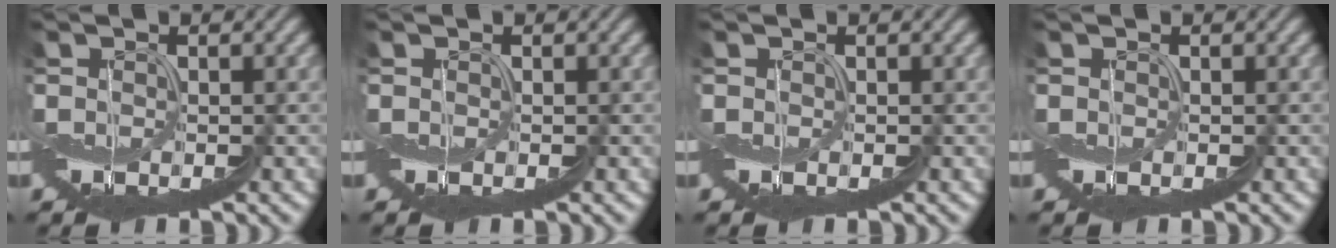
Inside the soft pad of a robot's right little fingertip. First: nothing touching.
{"total": 0.0}
{"total": 0.0}
{"total": 0.0}